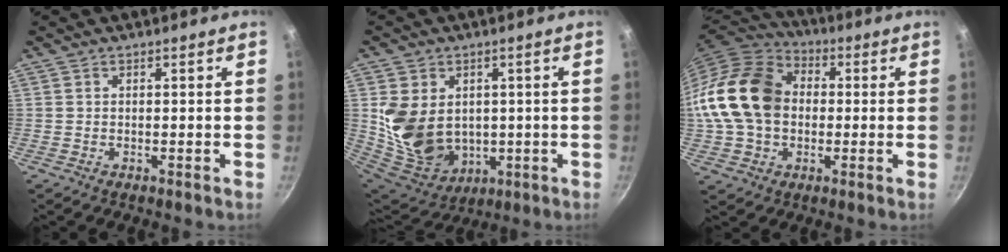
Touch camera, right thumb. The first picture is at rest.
{"total": 15.4, "force": [1.3, 12.0, 9.6], "torque": [-0.172, -0.021, 0.051]}
{"total": 19.4, "force": [0.7, 14.6, 12.7], "torque": [-0.227, 0.032, 0.003]}